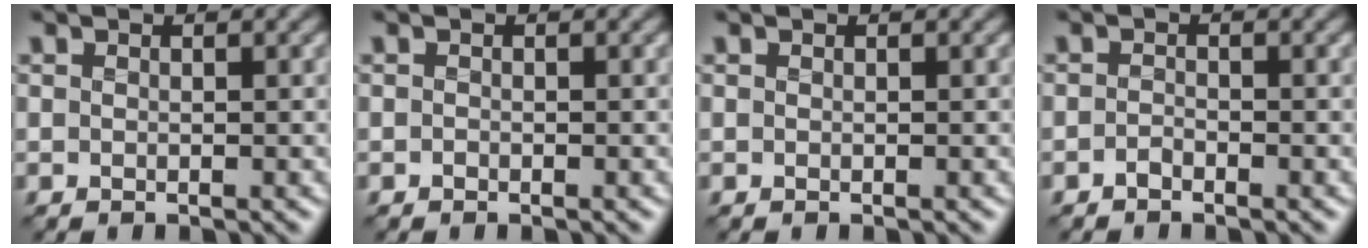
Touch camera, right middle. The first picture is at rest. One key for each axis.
{"total": 0.0}
{"total": 0.0}
{"total": 0.7, "fx": -0.6, "fy": 0.3, "fz": 0.4, "tx": -0.007, "ty": 0.000, "tz": -0.012}